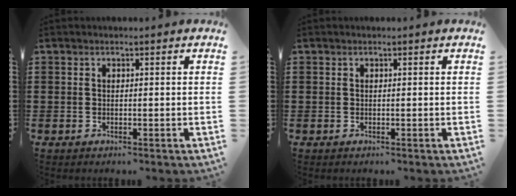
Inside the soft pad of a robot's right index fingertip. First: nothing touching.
{"total": 0.0}